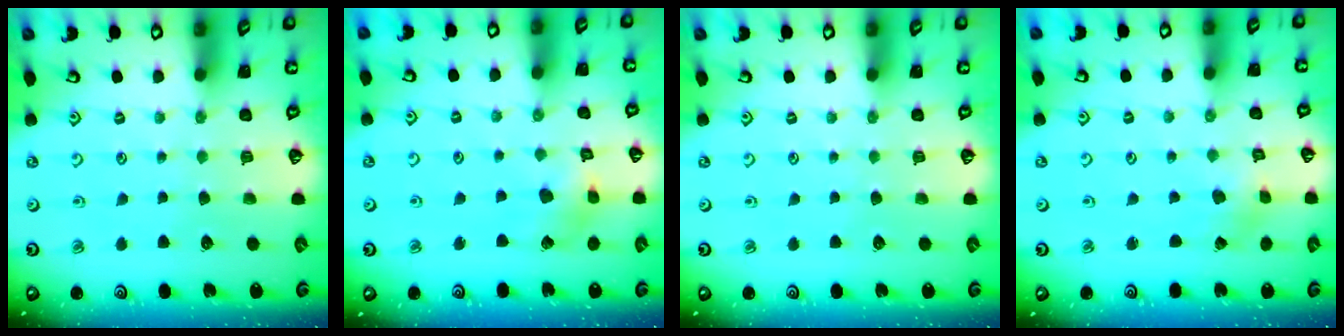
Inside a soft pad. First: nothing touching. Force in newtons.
{"total": 5.9, "press": 5.9, "slide": 0.8}
{"total": 0.0}
{"total": 0.8, "press": 0.7, "slide": 0.3}